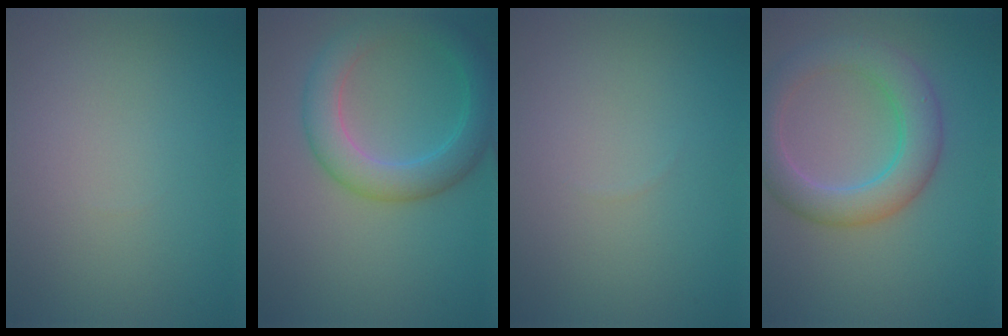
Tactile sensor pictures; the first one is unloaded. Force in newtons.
{"total": 5.1, "press": 5.1, "slide": 0.3}
{"total": 0.0}
{"total": 5.3, "press": 5.3, "slide": 0.4}